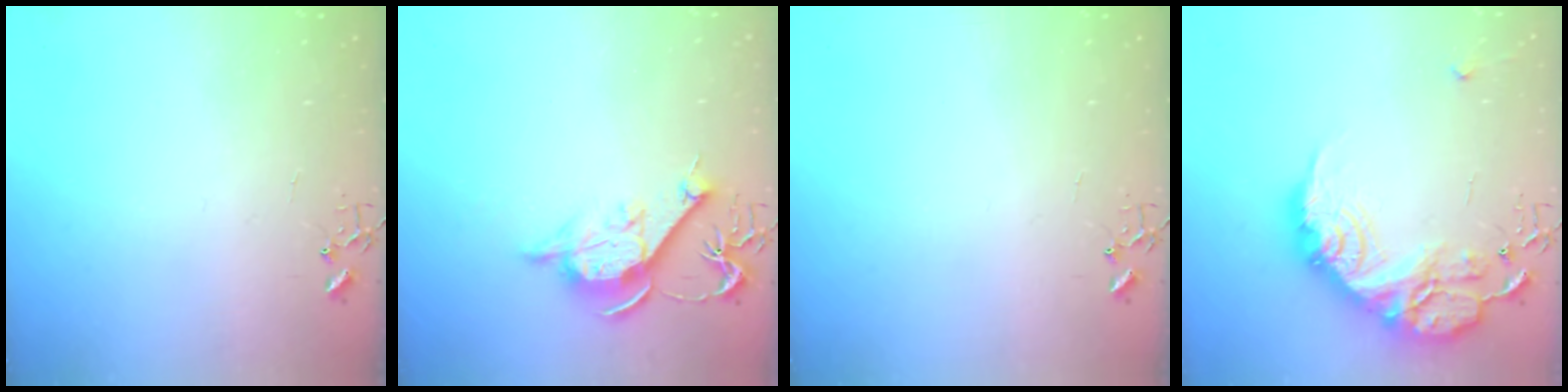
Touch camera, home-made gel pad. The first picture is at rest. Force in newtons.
{"total": 11.0, "press": 10.9, "slide": 1.0}
{"total": 0.0}
{"total": 23.6, "press": 23.5, "slide": 1.7}